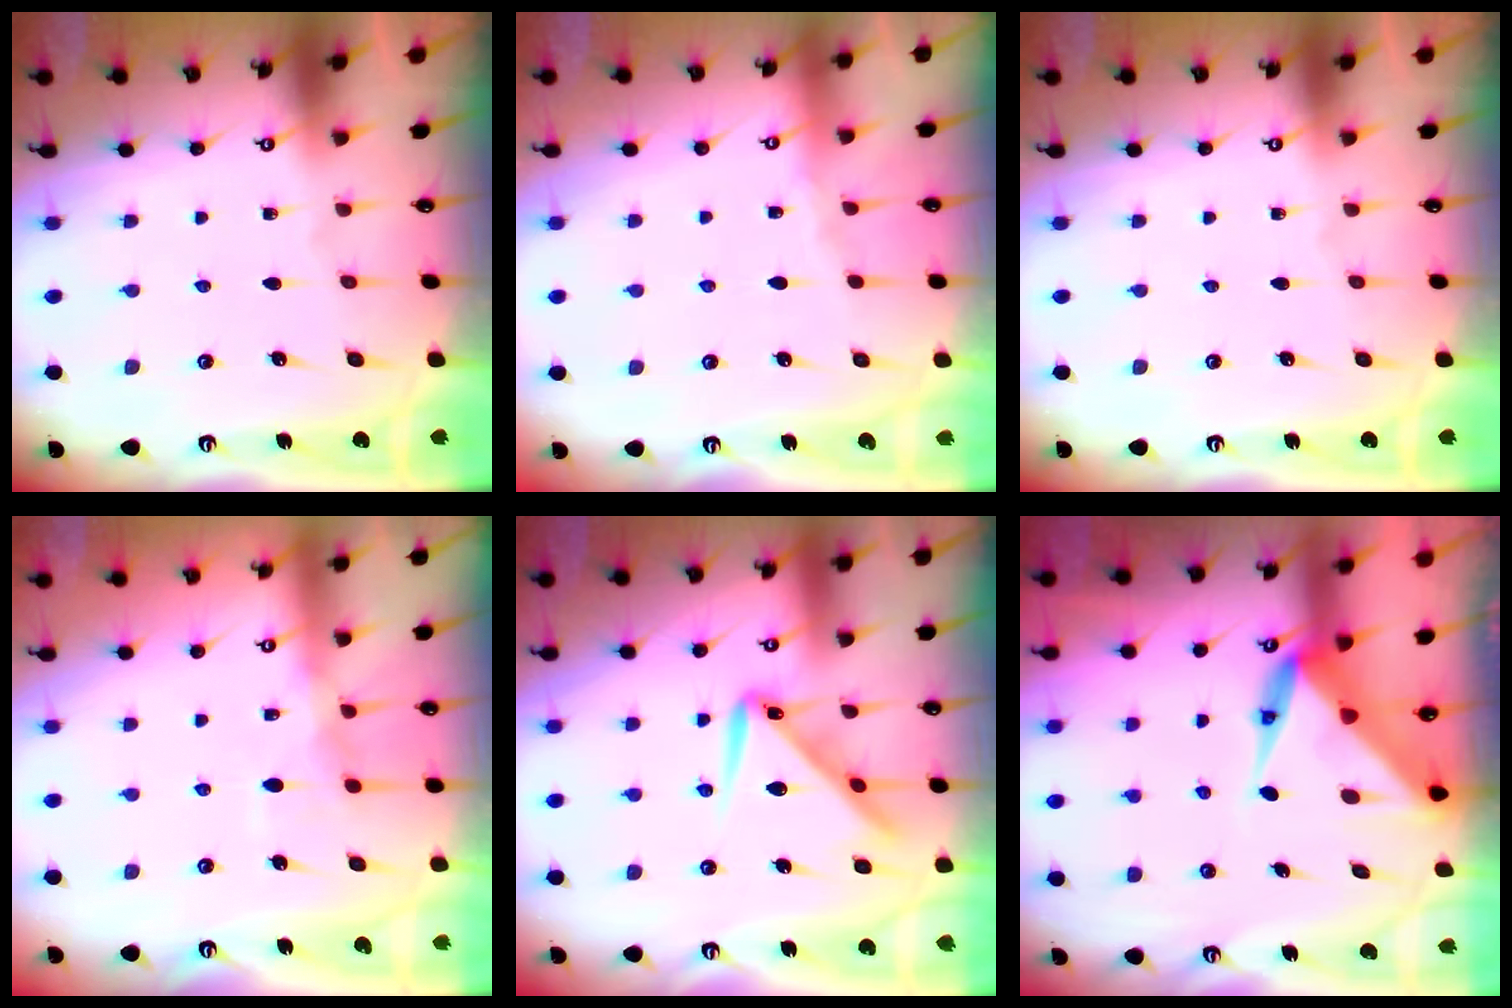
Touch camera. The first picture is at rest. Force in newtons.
{"total": 3.3, "press": 3.2, "slide": 0.5}
{"total": 0.0}
{"total": 7.7, "press": 7.7, "slide": 0.8}
{"total": 12.2, "press": 12.2, "slide": 0.7}
{"total": 8.1, "press": 8.1, "slide": 0.6}